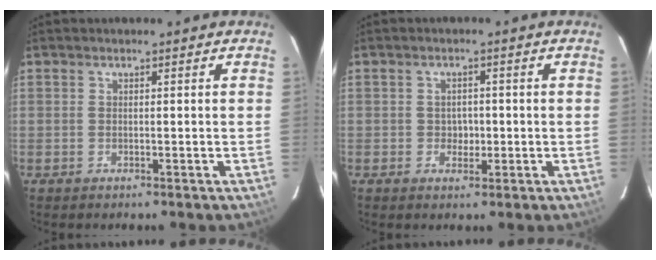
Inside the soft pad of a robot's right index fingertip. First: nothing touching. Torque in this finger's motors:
{"motor_torque": [-0.18, 0.11, -0.02, 0.00]}